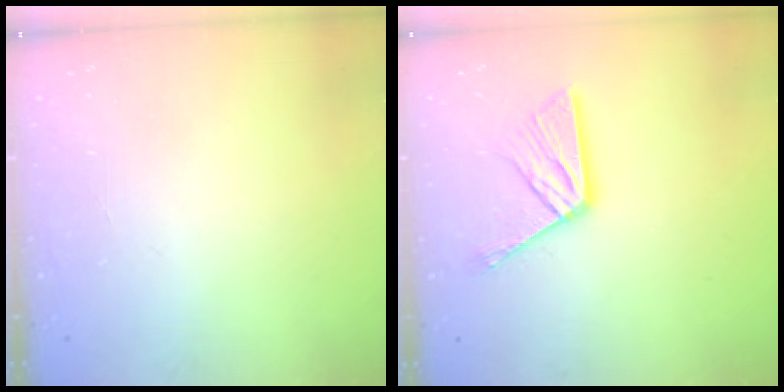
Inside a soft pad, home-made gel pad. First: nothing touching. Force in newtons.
{"total": 10.6, "press": 10.6, "slide": 0.9}